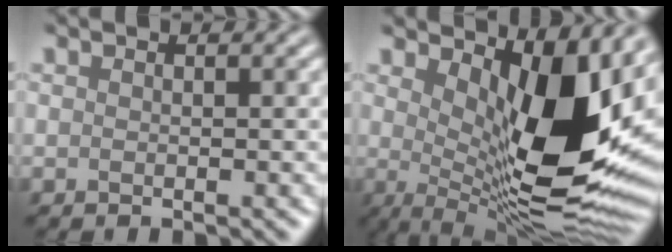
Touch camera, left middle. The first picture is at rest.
{"total": 13.5, "force": [2.6, 5.2, 12.2], "torque": [-0.172, -0.020, 0.047]}